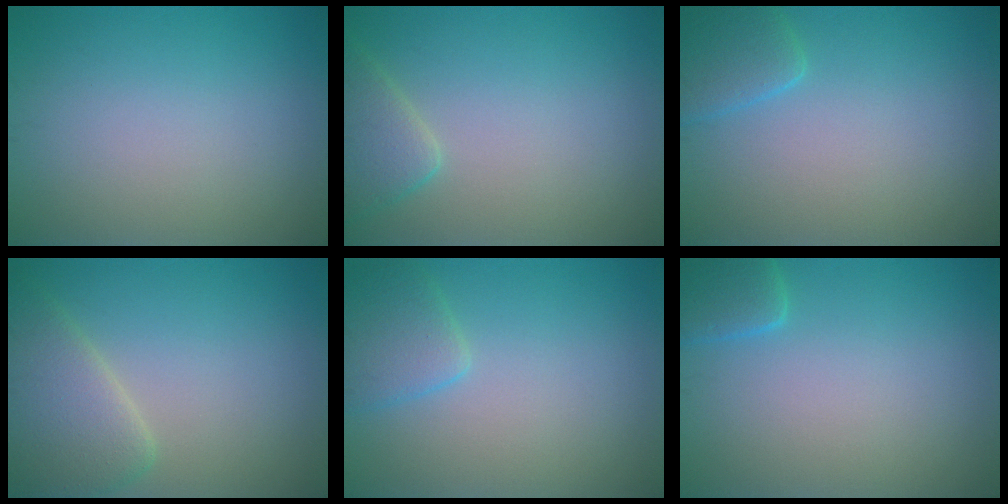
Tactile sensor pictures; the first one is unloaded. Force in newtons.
{"total": 2.9, "press": 2.9, "slide": 0.2}
{"total": 2.5, "press": 2.5, "slide": 0.3}
{"total": 4.9, "press": 4.8, "slide": 0.5}
{"total": 2.6, "press": 2.6, "slide": 0.2}
{"total": 2.3, "press": 2.3, "slide": 0.2}